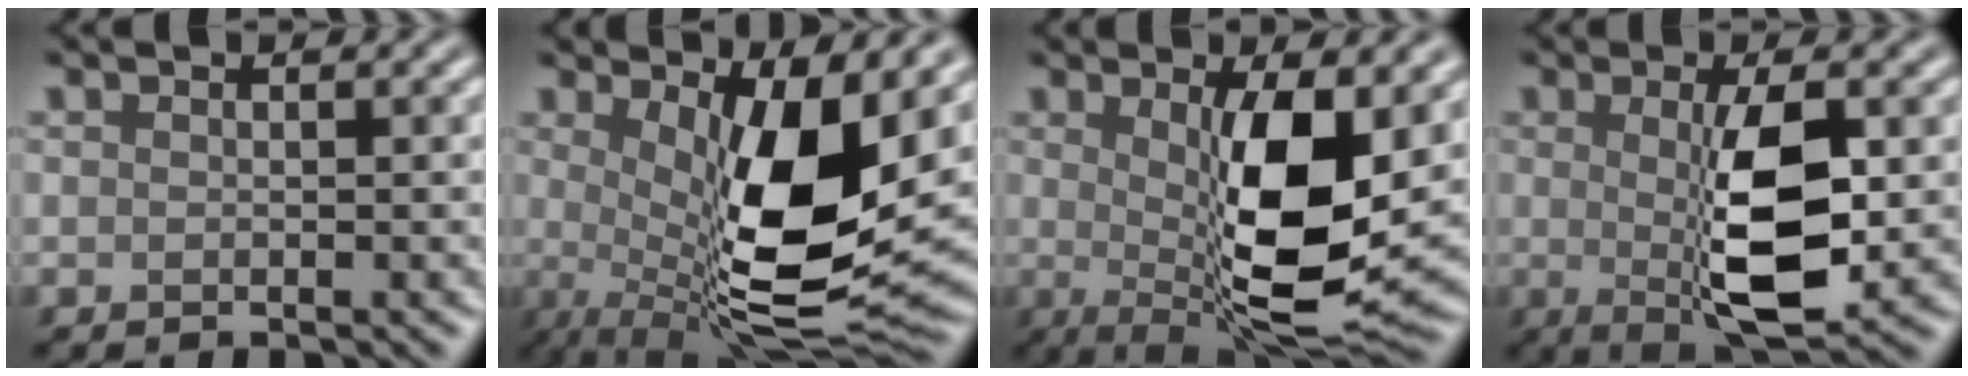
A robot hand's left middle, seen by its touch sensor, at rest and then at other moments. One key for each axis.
{"total": 12.0, "fx": 0.9, "fy": 3.8, "fz": 11.3, "tx": -0.175, "ty": -0.026, "tz": 0.023}
{"total": 10.3, "fx": 0.3, "fy": 3.0, "fz": 9.8, "tx": -0.159, "ty": -0.017, "tz": 0.017}
{"total": 6.9, "fx": -0.4, "fy": 1.7, "fz": 6.6, "tx": -0.114, "ty": -0.007, "tz": 0.003}